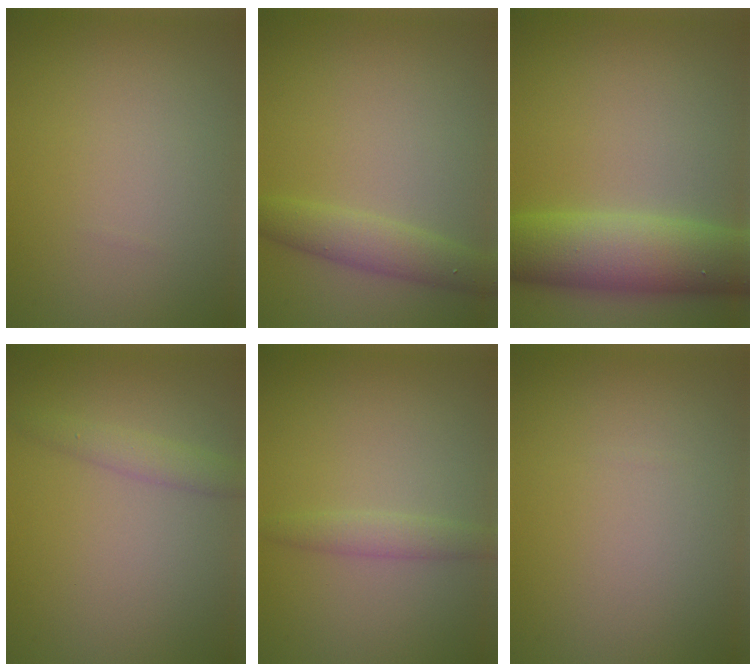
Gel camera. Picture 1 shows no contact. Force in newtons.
{"total": 3.0, "press": 3.0, "slide": 0.1}
{"total": 8.4, "press": 8.4, "slide": 0.2}
{"total": 1.8, "press": 1.8, "slide": 0.0}
{"total": 1.6, "press": 1.6, "slide": 0.0}
{"total": 0.0}